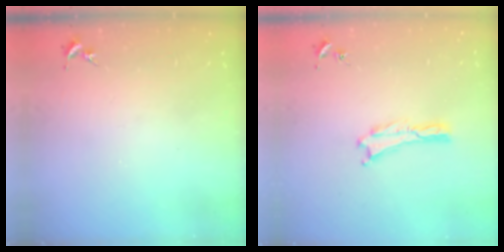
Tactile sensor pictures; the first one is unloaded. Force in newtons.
{"total": 0.0}